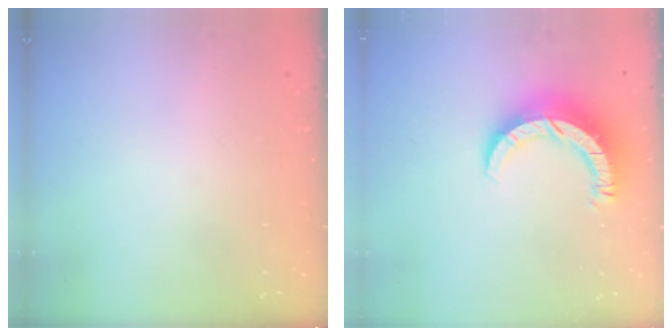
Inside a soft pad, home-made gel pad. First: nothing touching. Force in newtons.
{"total": 10.3, "press": 10.2, "slide": 1.0}